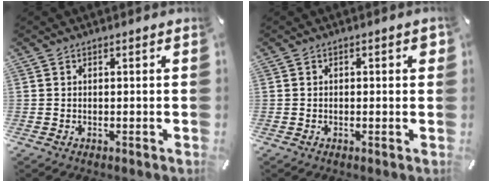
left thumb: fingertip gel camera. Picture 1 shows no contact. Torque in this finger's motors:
{"motor_torque": [0.11, -0.17, 0.20, -0.06, -0.01]}